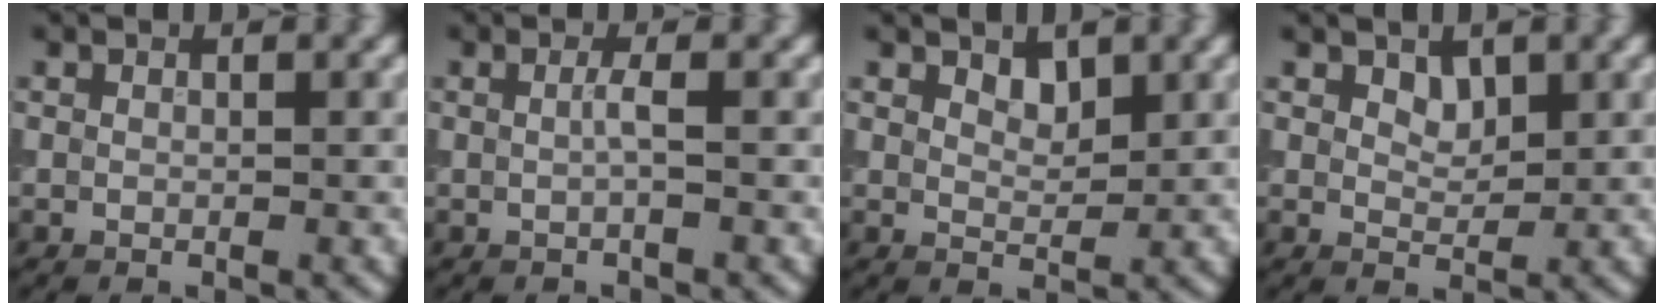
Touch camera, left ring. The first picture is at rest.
{"total": 1.0, "force": [0.0, 0.0, 1.0], "torque": [-0.022, -0.001, -0.001]}
{"total": 1.4, "force": [1.0, 0.7, 0.7], "torque": [-0.012, -0.003, 0.019]}
{"total": 1.4, "force": [0.8, 0.8, 0.7], "torque": [-0.011, -0.003, 0.016]}